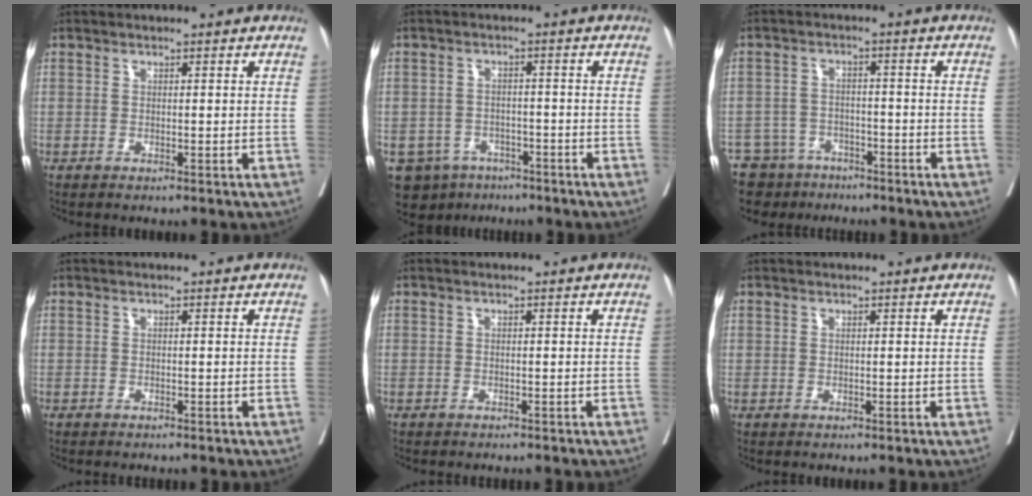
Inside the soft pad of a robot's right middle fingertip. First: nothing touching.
{"total": 7.9, "force": [-5.1, 5.6, 2.0], "torque": [-0.039, 0.003, -0.072]}
{"total": 7.7, "force": [-5.9, 4.9, 0.5], "torque": [-0.013, 0.014, -0.092]}
{"total": 0.8, "force": [-0.7, 0.2, 0.2], "torque": [-0.007, -0.001, -0.013]}
{"total": 1.1, "force": [-1.0, 0.3, 0.3], "torque": [-0.010, -0.002, -0.015]}
{"total": 0.6, "force": [0.2, 0.5, 0.0], "torque": [0.008, 0.003, 0.003]}